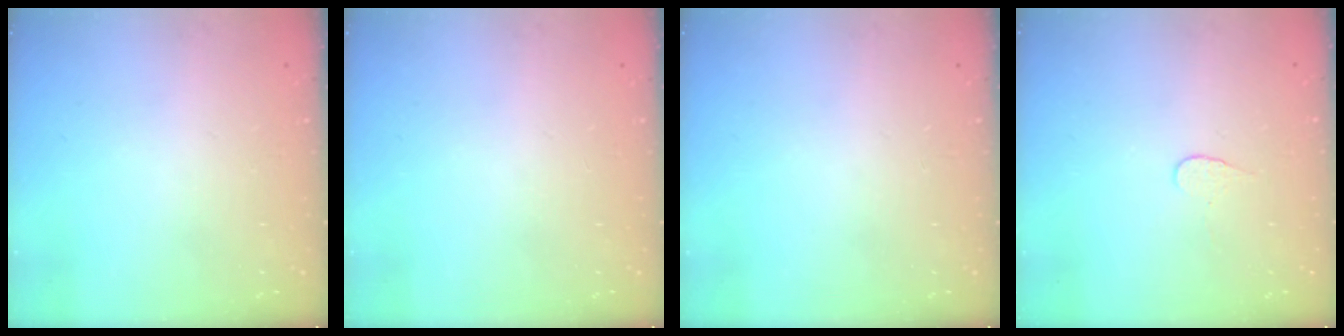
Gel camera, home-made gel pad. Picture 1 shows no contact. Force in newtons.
{"total": 0.0}
{"total": 0.0}
{"total": 3.7, "press": 3.7, "slide": 0.4}